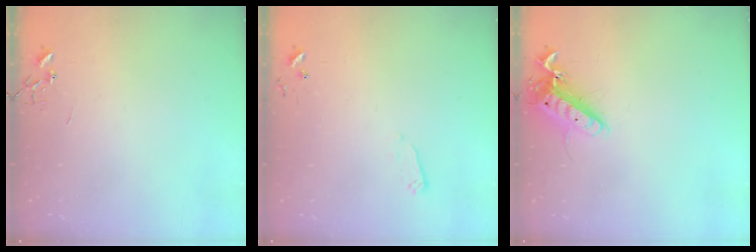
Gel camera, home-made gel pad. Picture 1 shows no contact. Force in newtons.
{"total": 2.4, "press": 2.4, "slide": 0.4}
{"total": 13.2, "press": 13.1, "slide": 1.2}